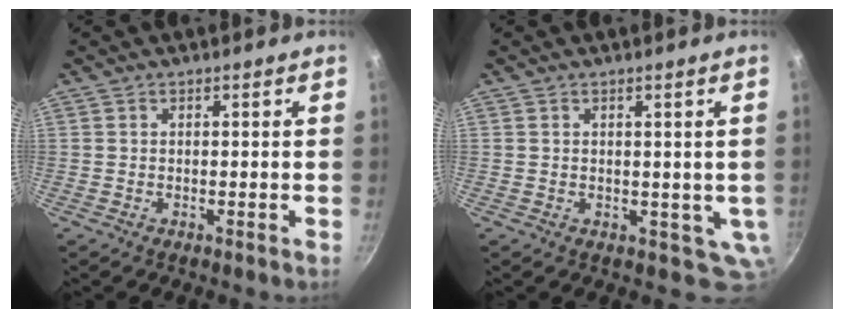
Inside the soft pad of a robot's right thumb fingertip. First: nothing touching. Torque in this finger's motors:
{"motor_torque": [0.29, 0.09, 0.61, -0.31, 0.04]}